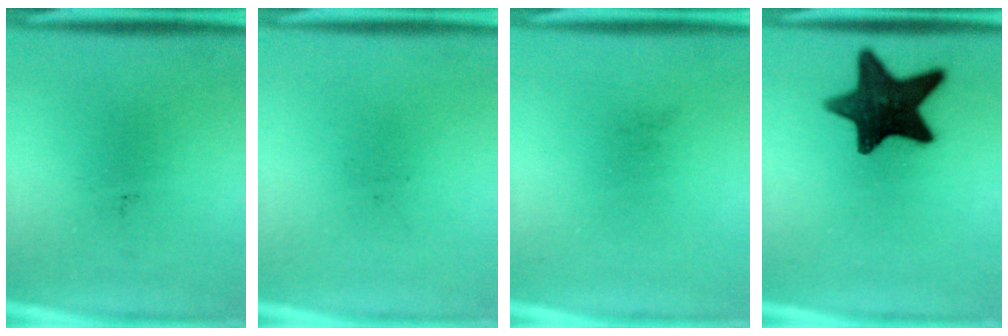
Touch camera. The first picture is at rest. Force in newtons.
{"total": 0.0}
{"total": 0.0}
{"total": 14.8}